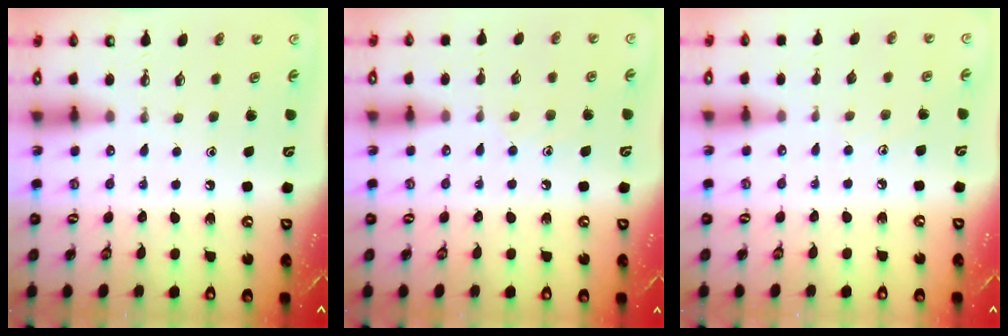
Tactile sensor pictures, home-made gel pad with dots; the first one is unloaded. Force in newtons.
{"total": 8.7, "press": 8.7, "slide": 0.8}
{"total": 3.6, "press": 3.6, "slide": 0.3}